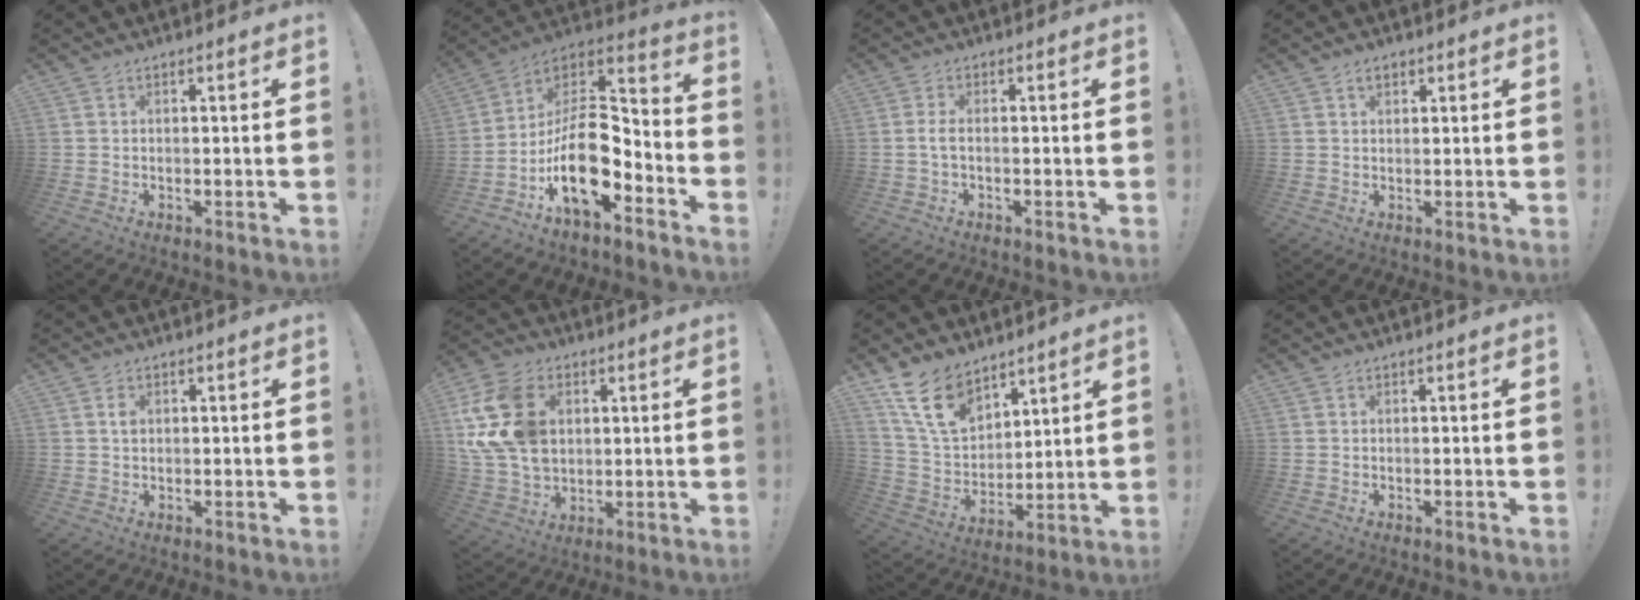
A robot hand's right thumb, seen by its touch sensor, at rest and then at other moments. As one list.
[{"total": 18.5, "force": [-5.9, 10.1, 14.3], "torque": [-0.253, 0.028, -0.091]}, {"total": 2.6, "force": [-0.4, 0.5, 2.5], "torque": [-0.053, 0.000, -0.010]}, {"total": 2.1, "force": [1.2, 1.3, 1.2], "torque": [-0.018, 0.001, 0.020]}, {"total": 1.5, "force": [0.3, 1.2, 0.9], "torque": [-0.011, 0.000, 0.004]}, {"total": 19.3, "force": [4.8, 14.4, 11.9], "torque": [-0.229, -0.012, 0.094]}, {"total": 15.0, "force": [10.4, 8.3, 6.8], "torque": [-0.130, -0.057, 0.202]}, {"total": 0.0}]